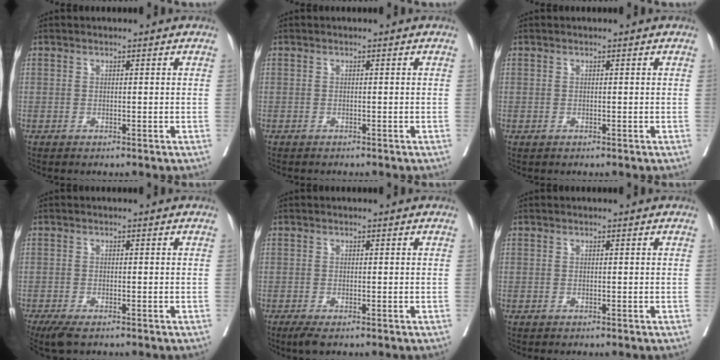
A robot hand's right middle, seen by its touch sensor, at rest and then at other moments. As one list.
[{"total": 1.4, "force": [-1.3, 0.4, 0.5], "torque": [-0.011, -0.004, -0.015]}, {"total": 0.0}, {"total": 4.4, "force": [-3.3, 1.1, 2.6], "torque": [-0.046, -0.014, -0.055]}, {"total": 2.0, "force": [-1.4, 0.4, 1.4], "torque": [-0.028, -0.009, -0.024]}, {"total": 0.0}]